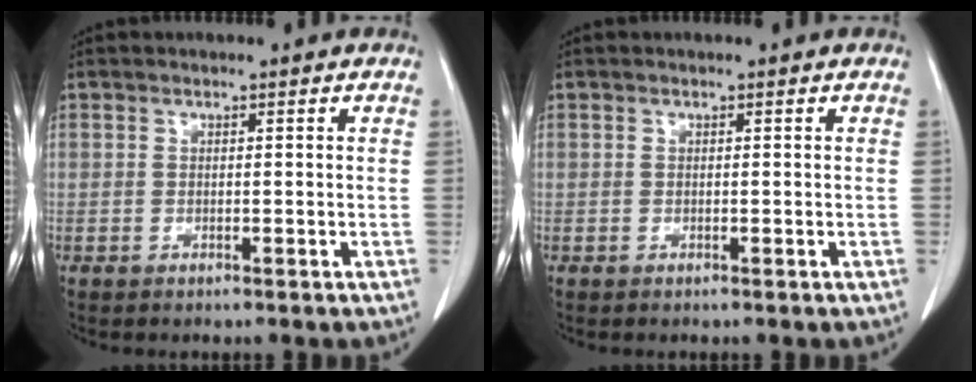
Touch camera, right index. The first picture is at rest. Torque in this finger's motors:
{"motor_torque": [0.00, 0.00, 0.01, 0.00]}